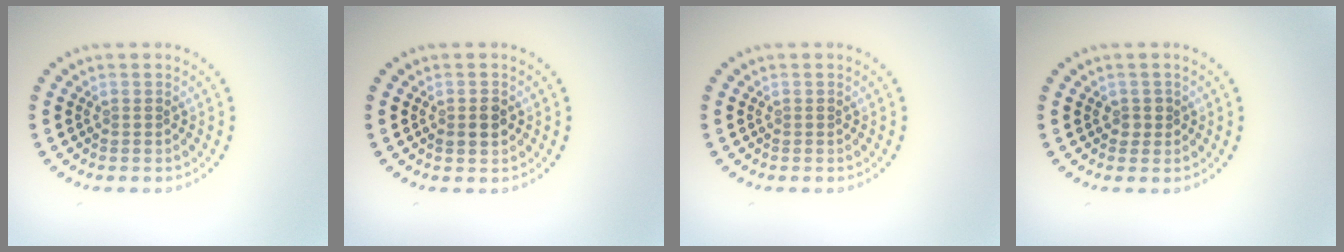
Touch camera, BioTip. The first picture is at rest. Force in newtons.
{"total": 1.3, "press": 1.3, "slide": 0.1}
{"total": 0.0}
{"total": 0.8, "press": 0.8, "slide": 0.3}